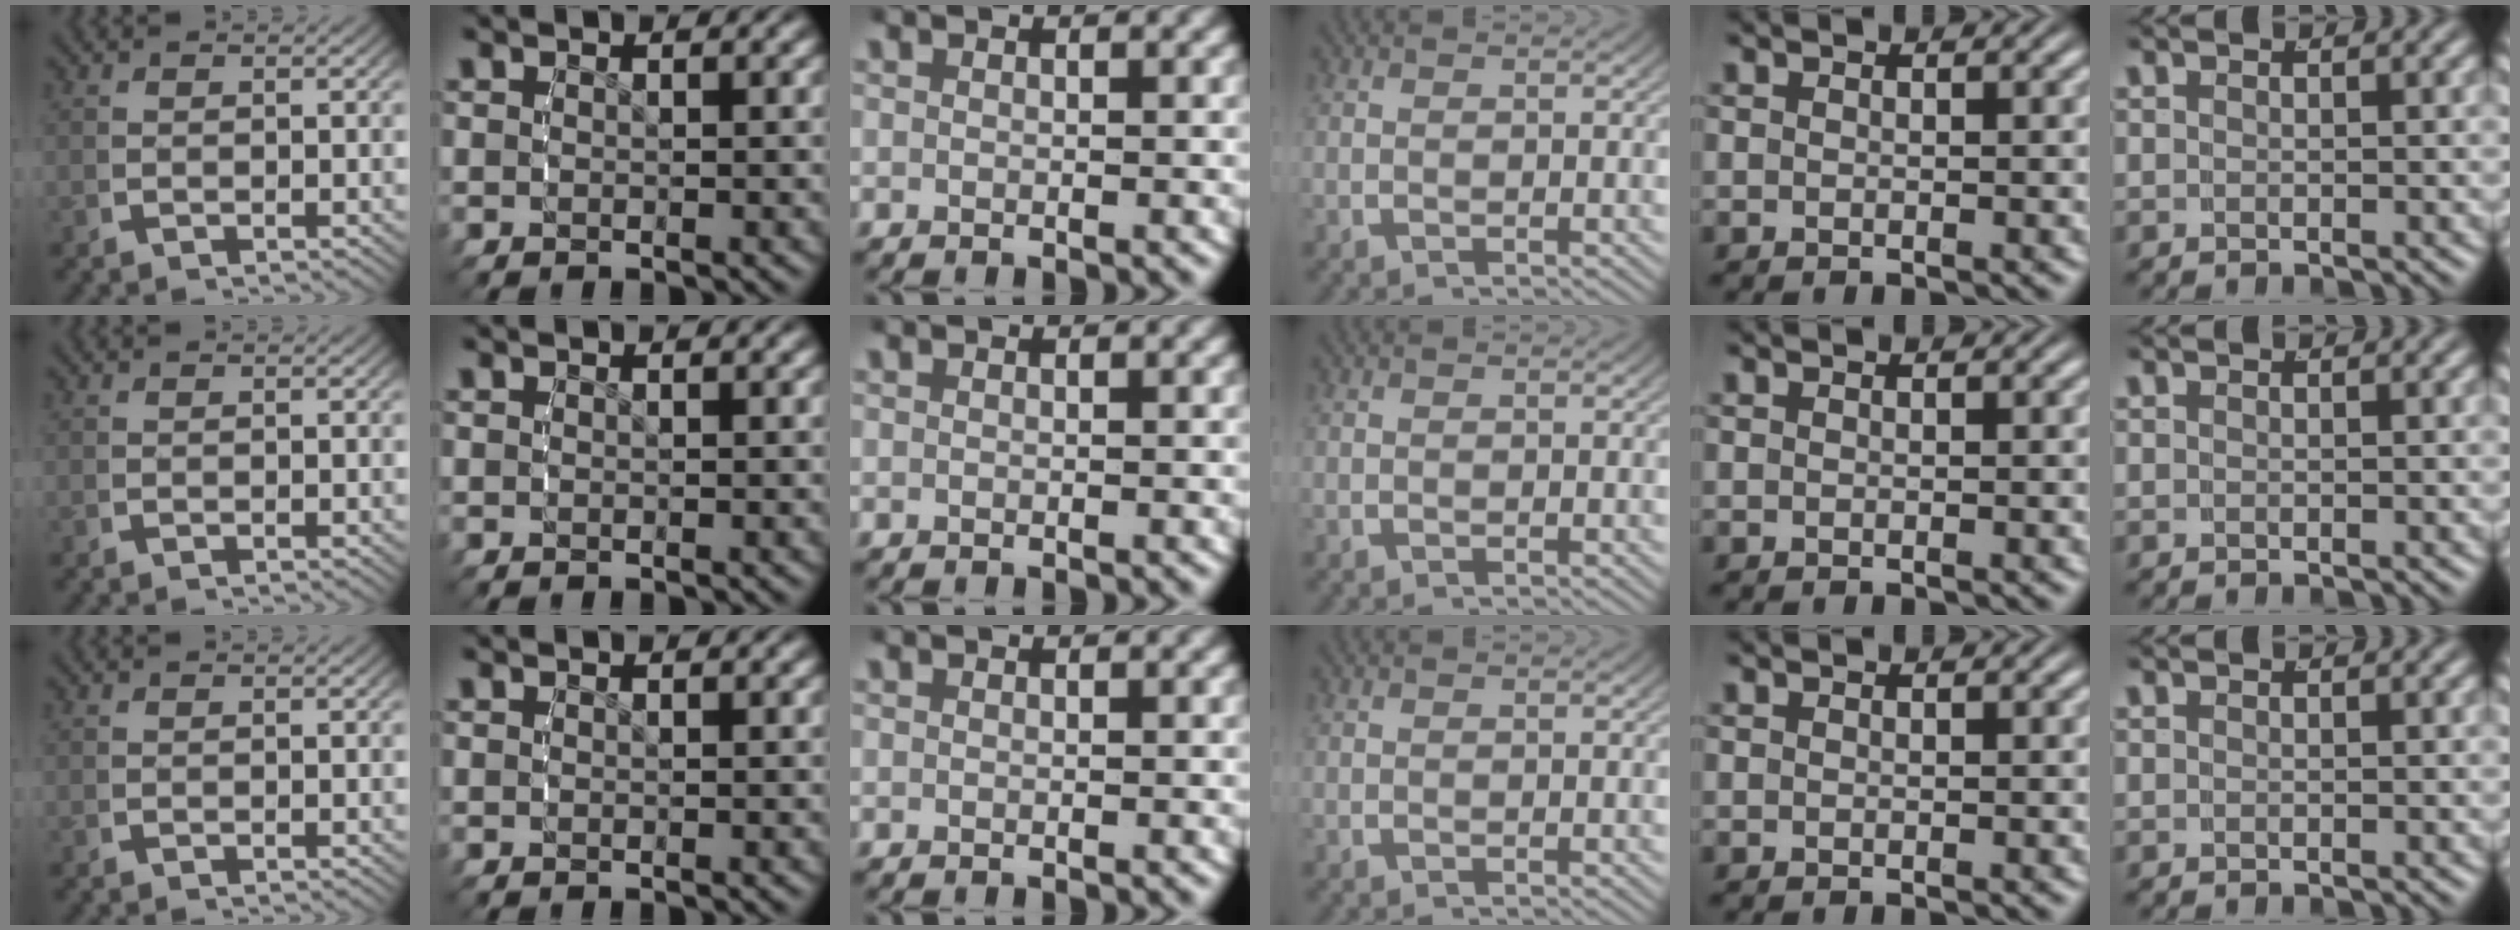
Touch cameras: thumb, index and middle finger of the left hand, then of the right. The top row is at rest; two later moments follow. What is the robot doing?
{"motion": "reach", "object": "bowl"}